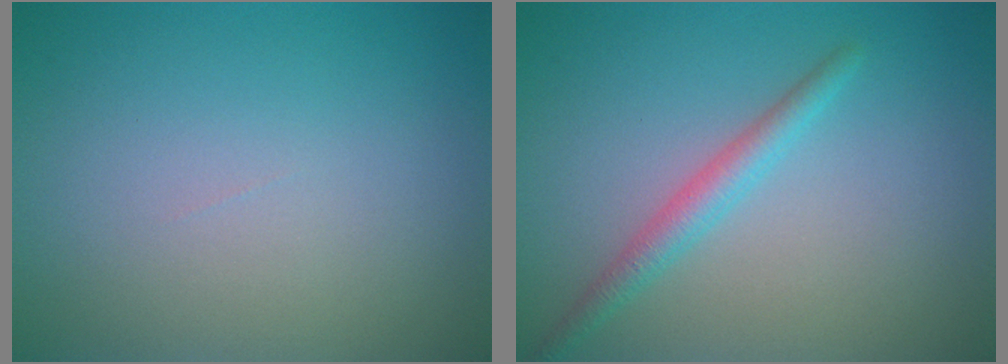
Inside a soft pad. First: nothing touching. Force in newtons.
{"total": 2.2, "press": 2.2, "slide": 0.1}